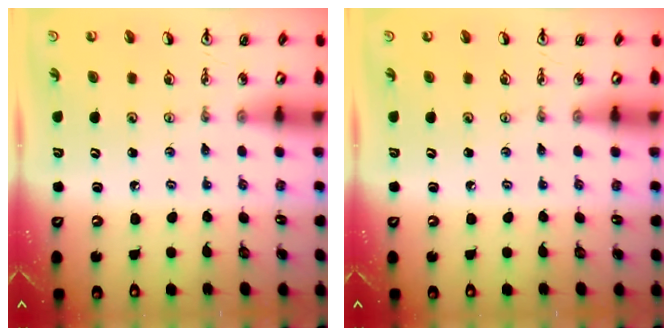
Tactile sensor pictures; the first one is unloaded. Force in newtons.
{"total": 0.0}